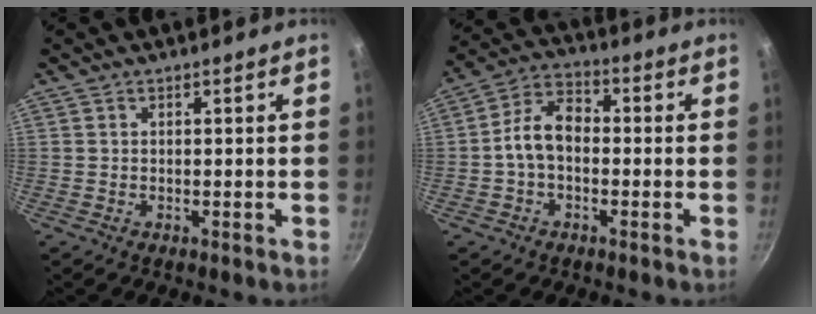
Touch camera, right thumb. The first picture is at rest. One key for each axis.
{"total": 8.5, "fx": -1.0, "fy": 5.7, "fz": 6.2, "tx": -0.095, "ty": 0.034, "tz": -0.033}